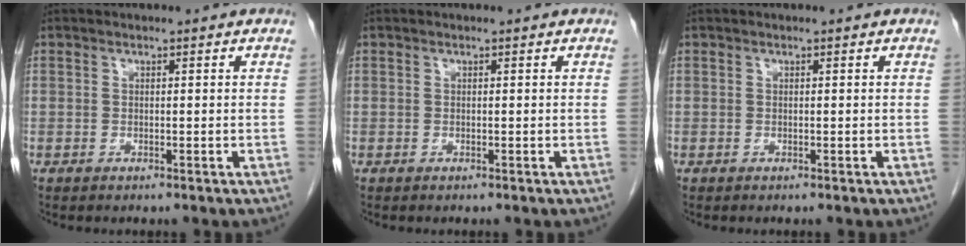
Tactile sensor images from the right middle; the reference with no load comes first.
{"total": 0.0}
{"total": 0.0}